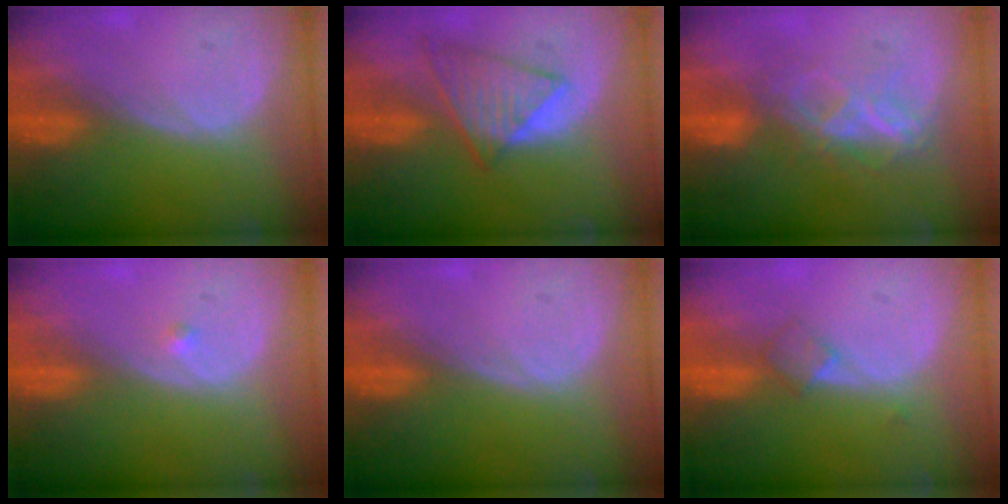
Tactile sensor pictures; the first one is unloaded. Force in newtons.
{"total": 6.3, "press": 6.3, "slide": 0.1}
{"total": 6.1, "press": 5.8, "slide": 2.0}
{"total": 0.7, "press": 0.5, "slide": 0.4}
{"total": 0.0}
{"total": 2.7, "press": 2.4, "slide": 1.1}